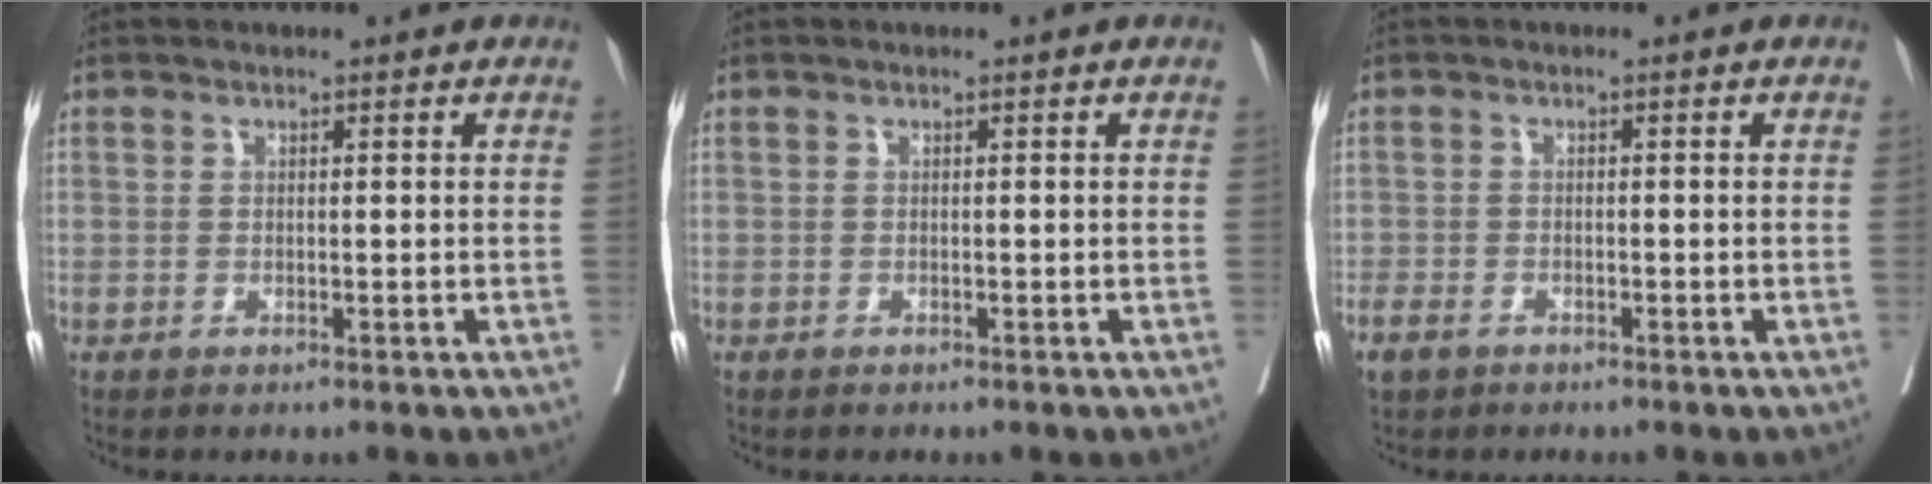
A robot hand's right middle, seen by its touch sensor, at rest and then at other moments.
{"total": 0.0}
{"total": 3.3, "force": [-2.3, 1.9, 1.3], "torque": [-0.029, -0.002, -0.035]}